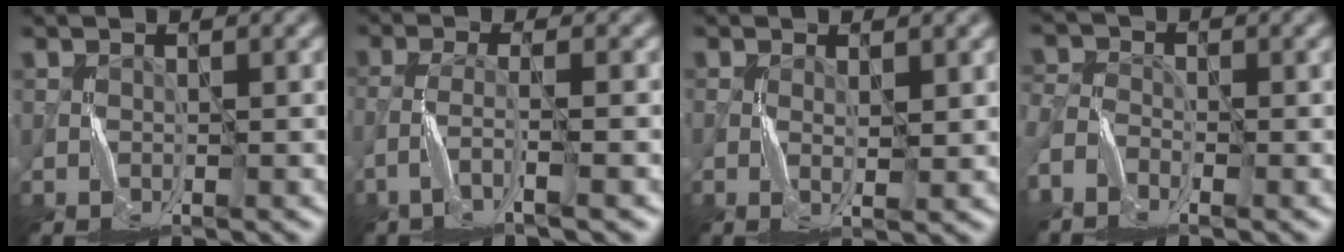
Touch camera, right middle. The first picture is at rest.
{"total": 2.4, "force": [-1.8, 0.0, 1.6], "torque": [-0.030, 0.009, -0.050]}
{"total": 0.8, "force": [0.2, 0.1, 0.8], "torque": [-0.017, 0.002, 0.004]}
{"total": 3.4, "force": [-2.7, 1.7, 1.1], "torque": [-0.022, 0.000, -0.060]}